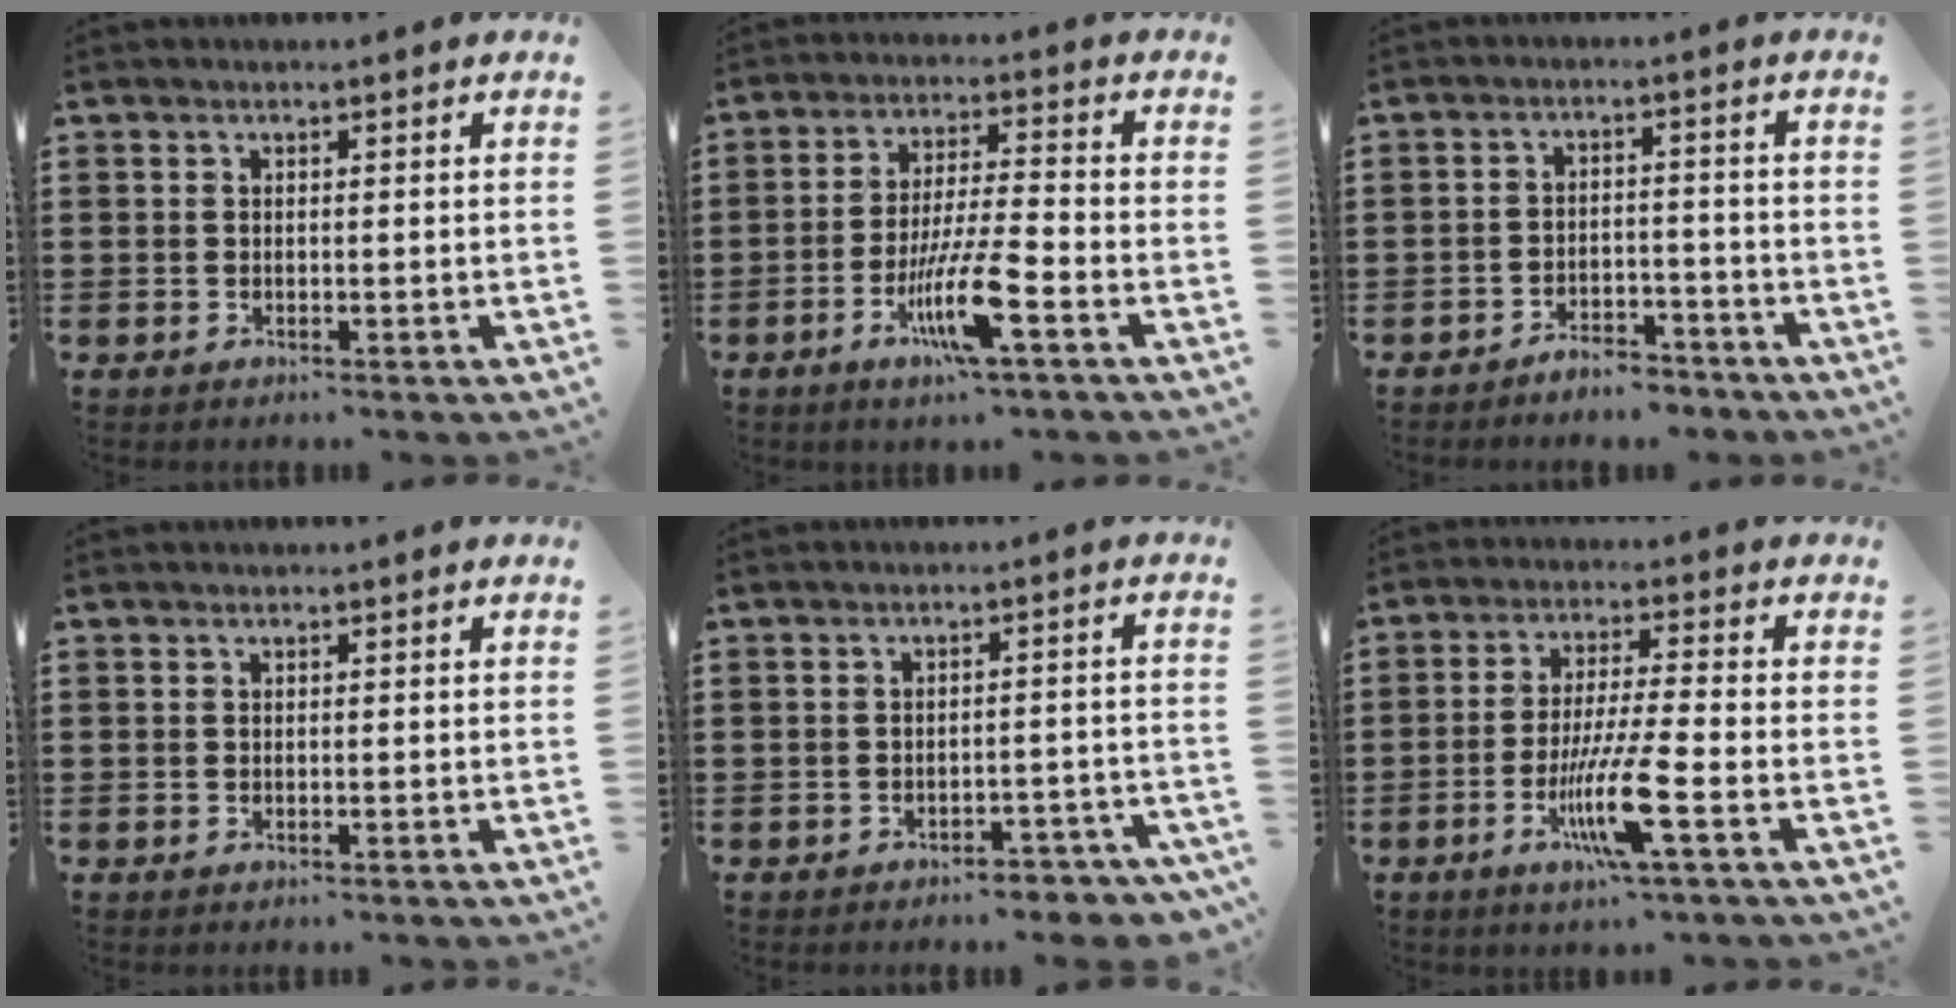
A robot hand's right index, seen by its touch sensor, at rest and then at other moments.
{"total": 9.9, "force": [-4.4, 0.9, 8.8], "torque": [-0.175, -0.011, -0.084]}
{"total": 3.8, "force": [-3.7, 0.6, 0.6], "torque": [-0.013, 0.007, -0.074]}
{"total": 0.0}
{"total": 3.3, "force": [-3.2, 0.3, 0.9], "torque": [-0.019, 0.002, -0.065]}
{"total": 9.5, "force": [-3.9, 0.3, 8.6], "torque": [-0.176, -0.020, -0.076]}